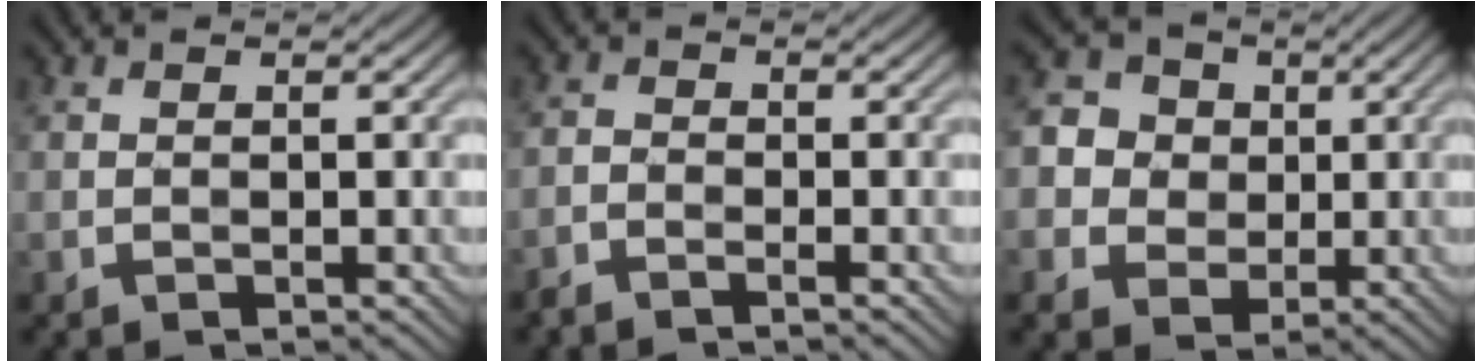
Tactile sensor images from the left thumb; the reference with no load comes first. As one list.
[{"total": 1.6, "force": [-1.4, 0.4, 0.6], "torque": [-0.021, 0.001, -0.034]}, {"total": 6.3, "force": [0.9, 5.8, 2.2], "torque": [-0.082, 0.016, 0.007]}]